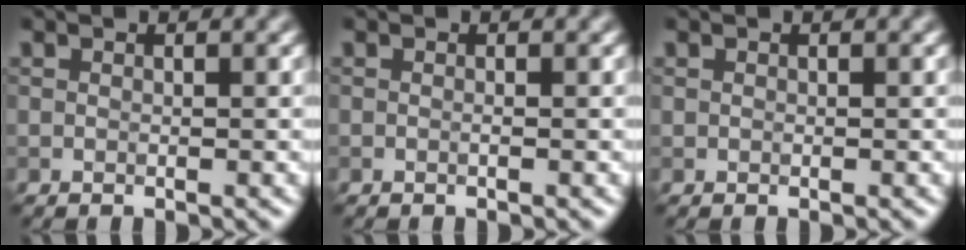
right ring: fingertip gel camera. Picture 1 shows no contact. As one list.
[{"total": 0.0}, {"total": 0.0}]